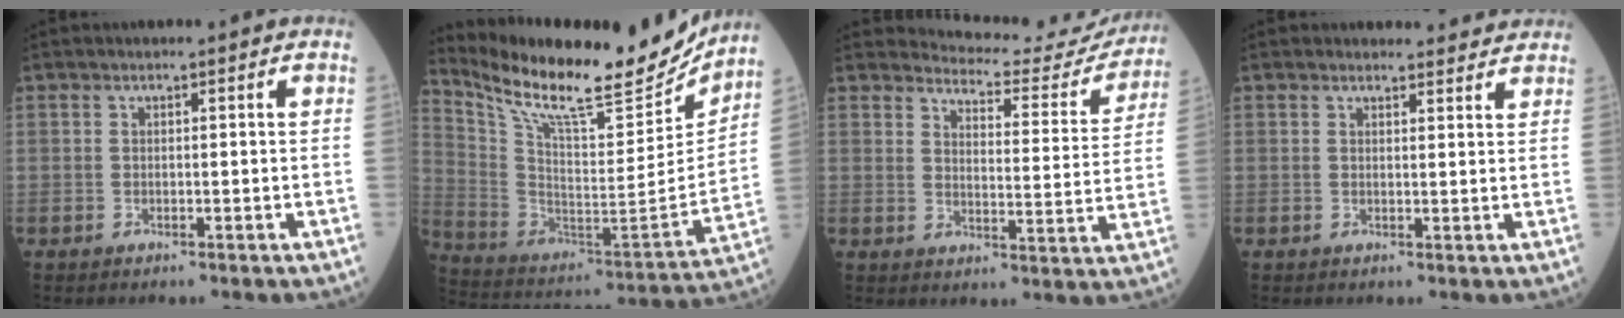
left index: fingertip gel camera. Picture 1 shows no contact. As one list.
[{"total": 23.6, "force": [20.2, 4.4, 11.3], "torque": [-0.208, -0.037, 0.315]}, {"total": 13.9, "force": [13.8, 1.7, 0.4], "torque": [0.007, -0.062, 0.150]}, {"total": 4.7, "force": [4.5, 1.2, 0.2], "torque": [0.004, 0.000, 0.040]}]